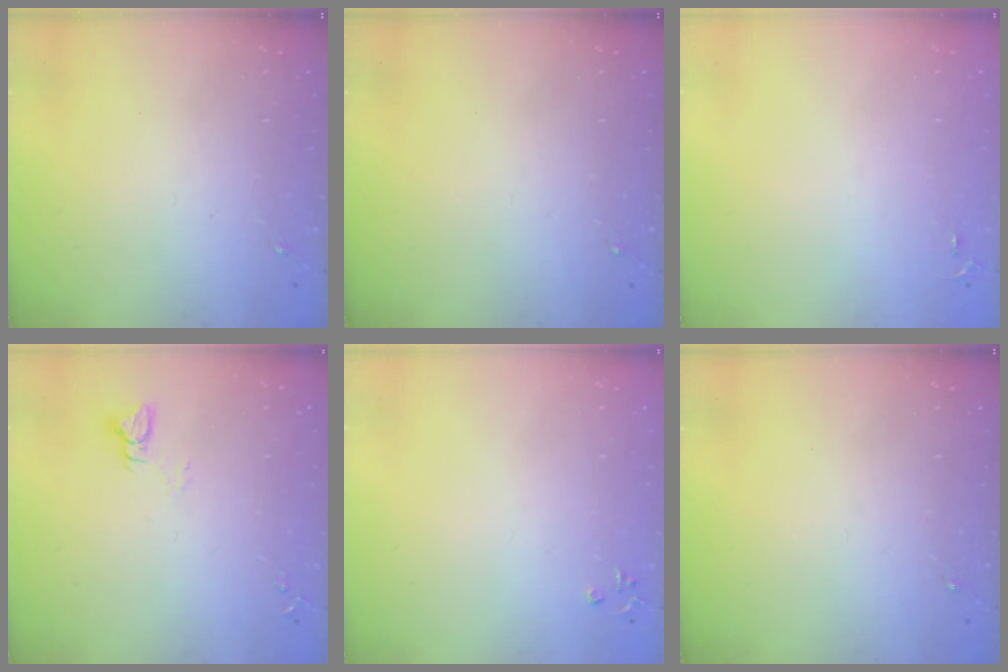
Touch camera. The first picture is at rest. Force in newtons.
{"total": 0.0}
{"total": 2.5, "press": 2.5, "slide": 0.3}
{"total": 3.0, "press": 3.0, "slide": 0.3}
{"total": 3.3, "press": 3.3, "slide": 0.3}
{"total": 0.0}